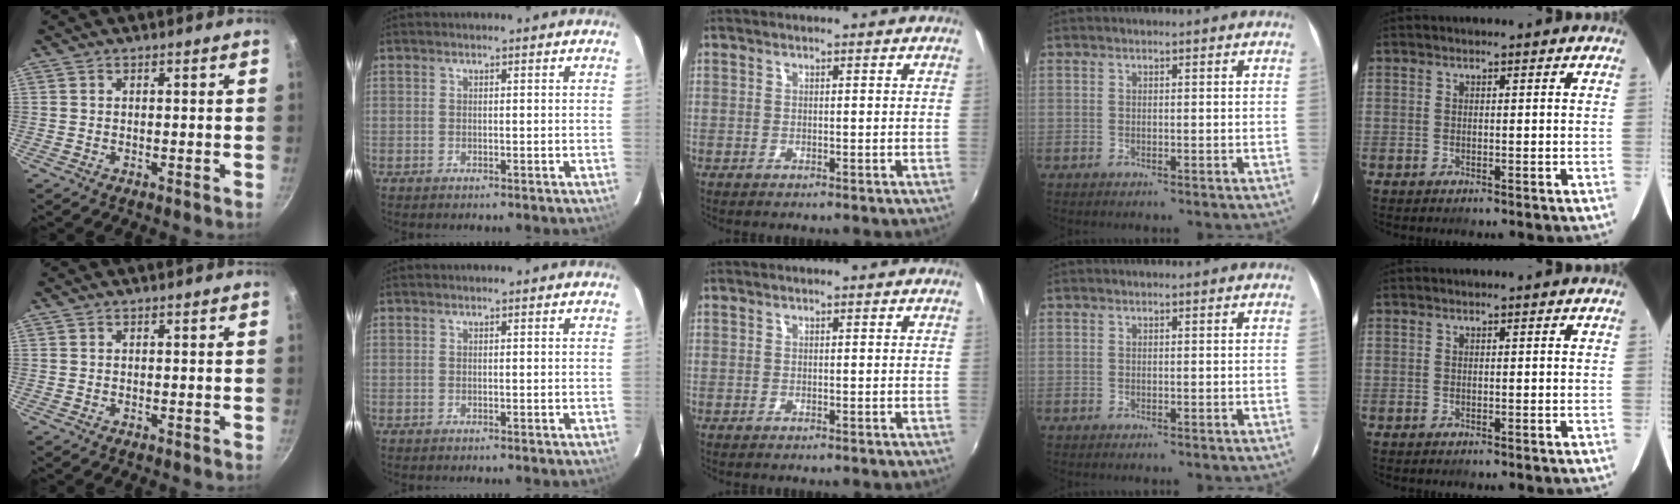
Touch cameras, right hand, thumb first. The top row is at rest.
{}